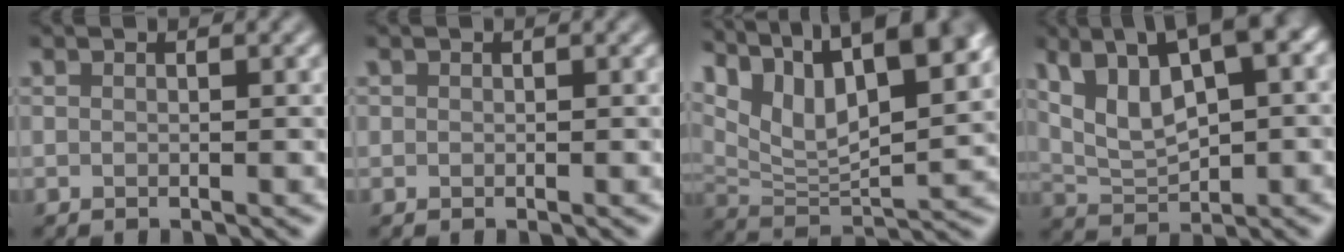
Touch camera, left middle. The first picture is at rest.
{"total": 0.0}
{"total": 12.6, "force": [7.3, 5.0, 9.0], "torque": [-0.139, 0.013, 0.116]}
{"total": 8.3, "force": [3.4, 3.1, 6.9], "torque": [-0.126, 0.015, 0.060]}